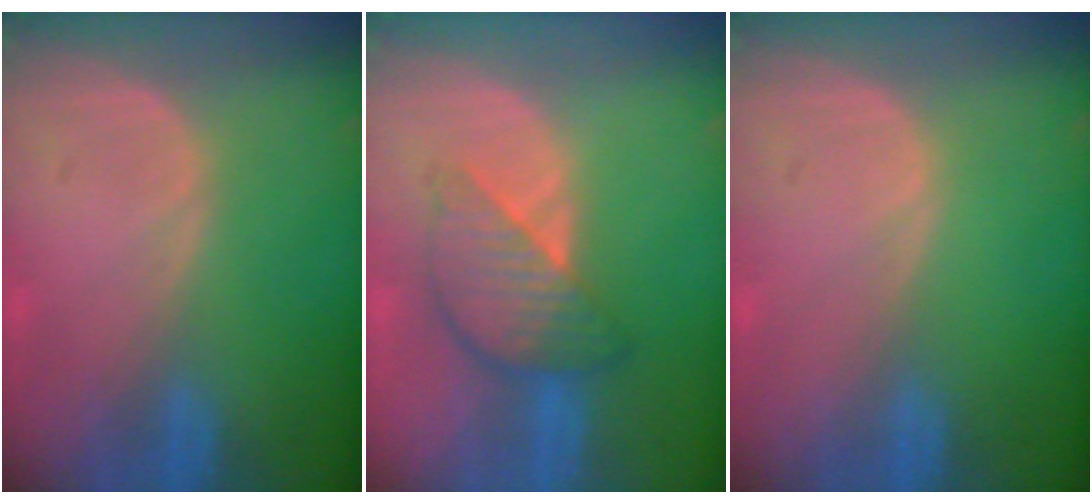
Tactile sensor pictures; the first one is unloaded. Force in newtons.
{"total": 6.3, "press": 6.3, "slide": 0.3}
{"total": 0.0}